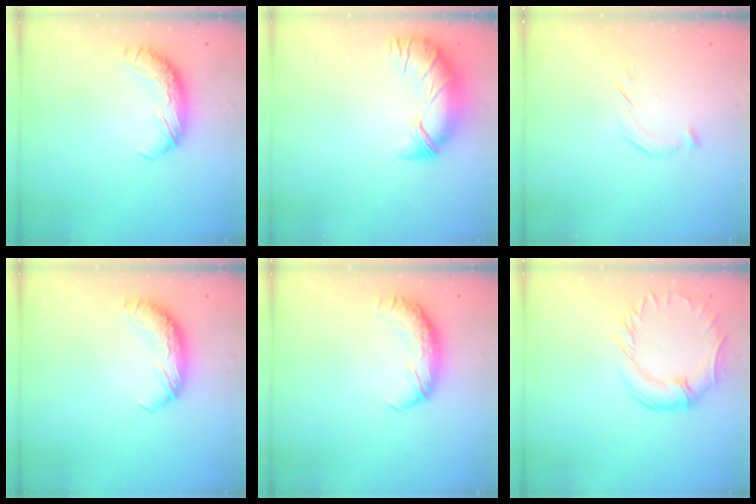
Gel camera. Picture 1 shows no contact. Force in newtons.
{"total": 2.5, "press": 0.5, "slide": 2.5}
{"total": 6.8, "press": 6.7, "slide": 0.4}
{"total": 0.0}
{"total": 2.4, "press": 1.1, "slide": 2.1}
{"total": 3.1, "press": 2.9, "slide": 1.0}